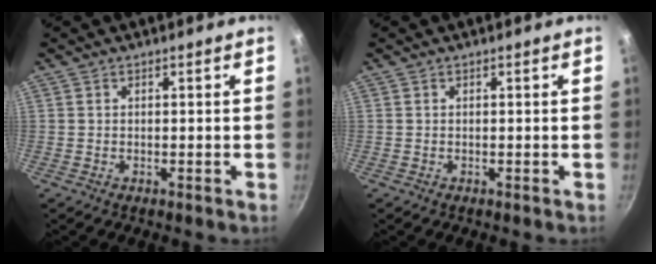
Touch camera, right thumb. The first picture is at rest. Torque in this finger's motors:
{"motor_torque": [-0.05, 0.05, 0.01, 0.00, 0.00]}